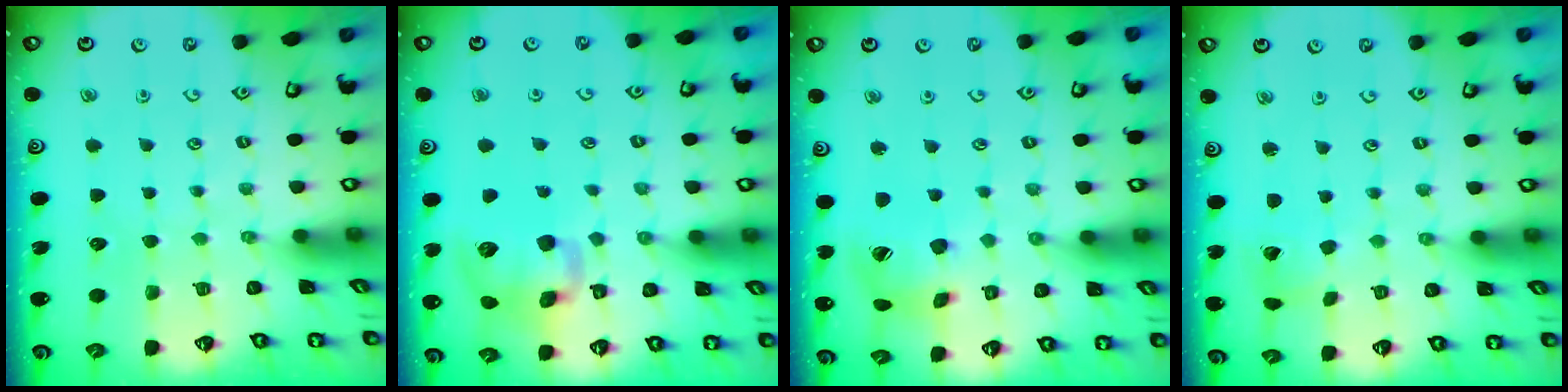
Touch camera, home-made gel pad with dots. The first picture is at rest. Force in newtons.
{"total": 12.0, "press": 11.9, "slide": 1.9}
{"total": 13.2, "press": 13.1, "slide": 1.7}
{"total": 4.4, "press": 4.4, "slide": 0.5}